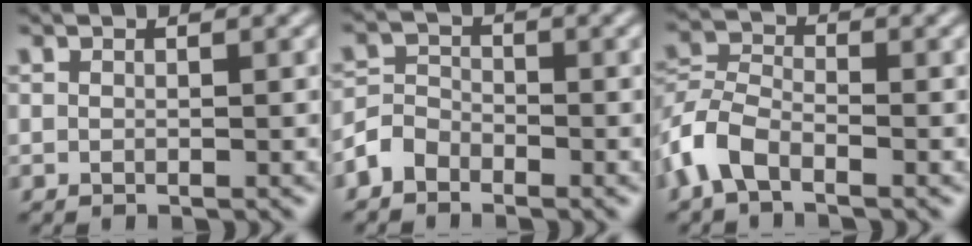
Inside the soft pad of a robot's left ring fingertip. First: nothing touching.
{"total": 2.3, "force": [-1.7, 1.5, 0.6], "torque": [-0.010, 0.009, -0.042]}
{"total": 4.4, "force": [-2.7, 2.3, 2.7], "torque": [-0.062, 0.002, -0.068]}